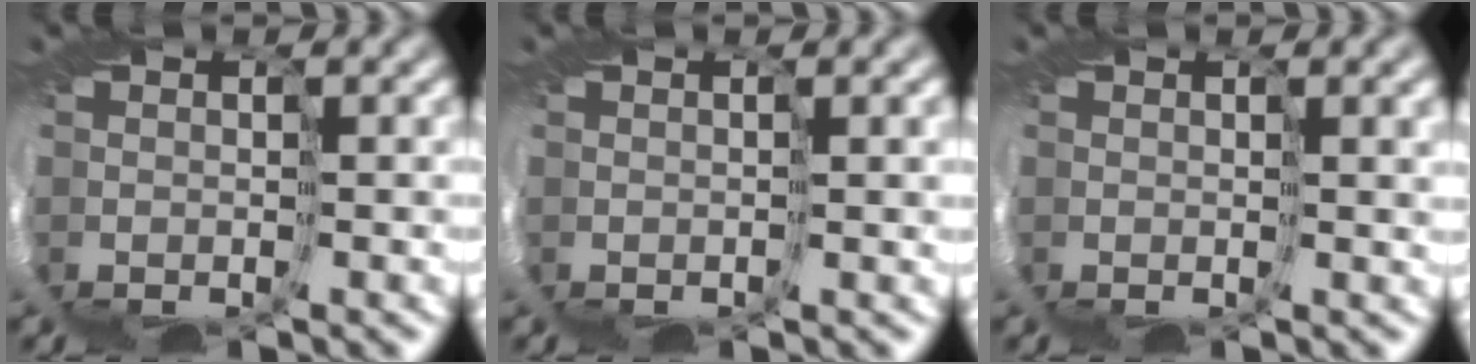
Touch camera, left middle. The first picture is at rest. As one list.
[{"total": 1.2, "force": [0.5, -0.1, 1.1], "torque": [-0.019, 0.000, 0.005]}, {"total": 2.7, "force": [1.1, 0.6, 2.4], "torque": [-0.041, 0.004, 0.015]}]